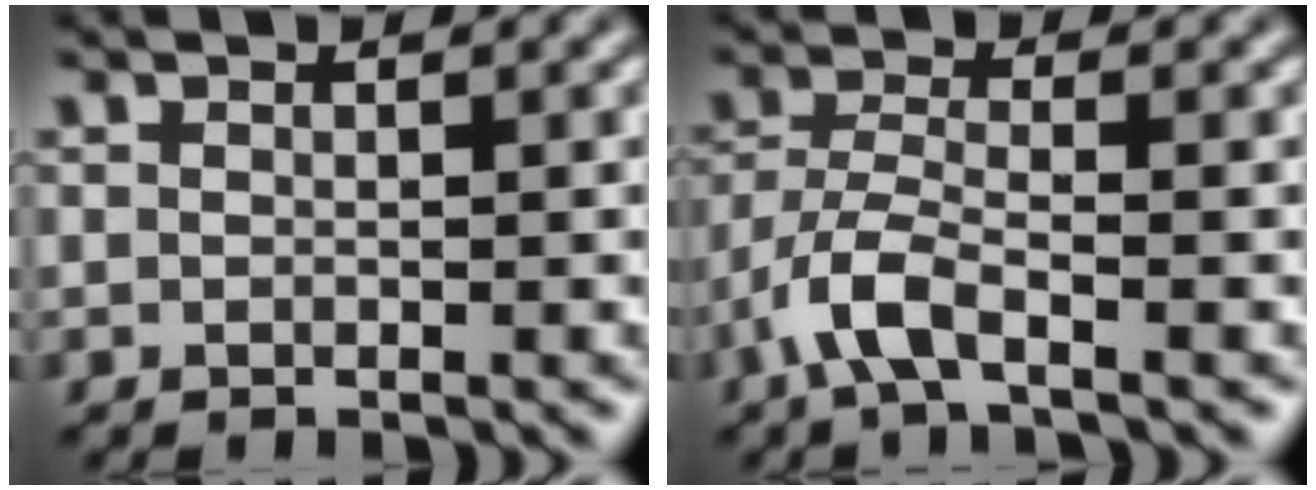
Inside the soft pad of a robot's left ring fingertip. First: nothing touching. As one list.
[{"total": 4.2, "force": [-2.5, 1.2, 3.1], "torque": [-0.070, 0.000, -0.060]}]